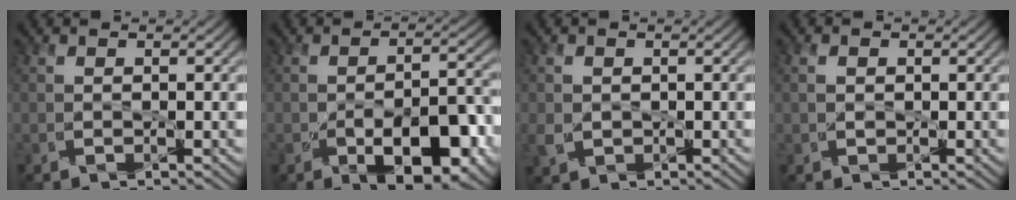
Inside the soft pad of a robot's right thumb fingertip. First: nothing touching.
{"total": 9.3, "force": [-4.4, 4.0, 7.2], "torque": [-0.100, -0.003, -0.062]}
{"total": 2.1, "force": [-0.2, 2.0, 0.5], "torque": [-0.019, -0.004, -0.007]}
{"total": 0.6, "force": [0.2, 0.6, -0.1], "torque": [0.005, 0.002, 0.003]}